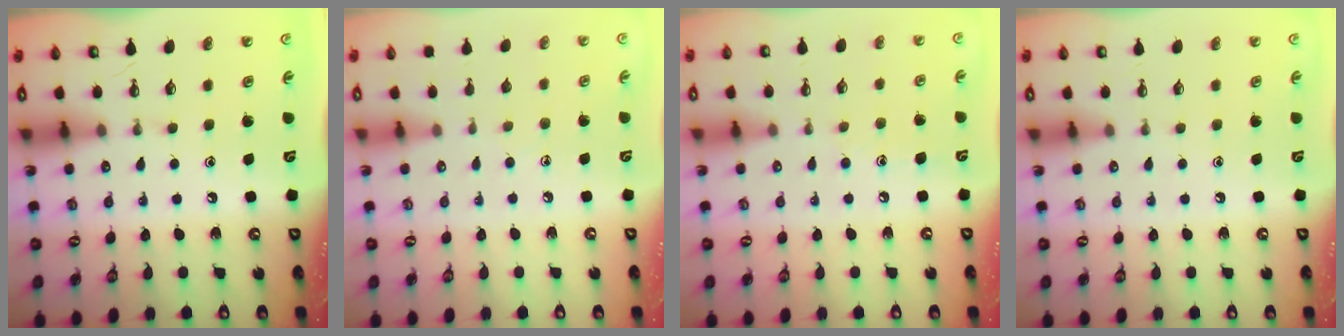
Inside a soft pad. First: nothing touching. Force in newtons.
{"total": 5.3, "press": 5.3, "slide": 0.6}
{"total": 4.4, "press": 4.4, "slide": 0.6}
{"total": 0.0}